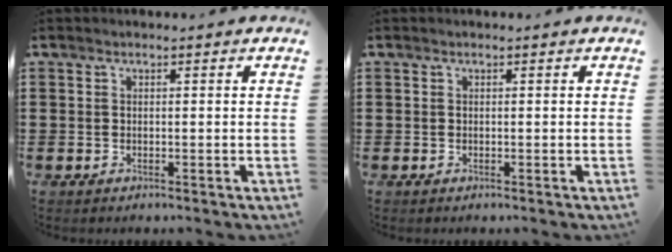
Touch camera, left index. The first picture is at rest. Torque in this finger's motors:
{"motor_torque": [-0.05, -0.02, 0.00, 0.00]}